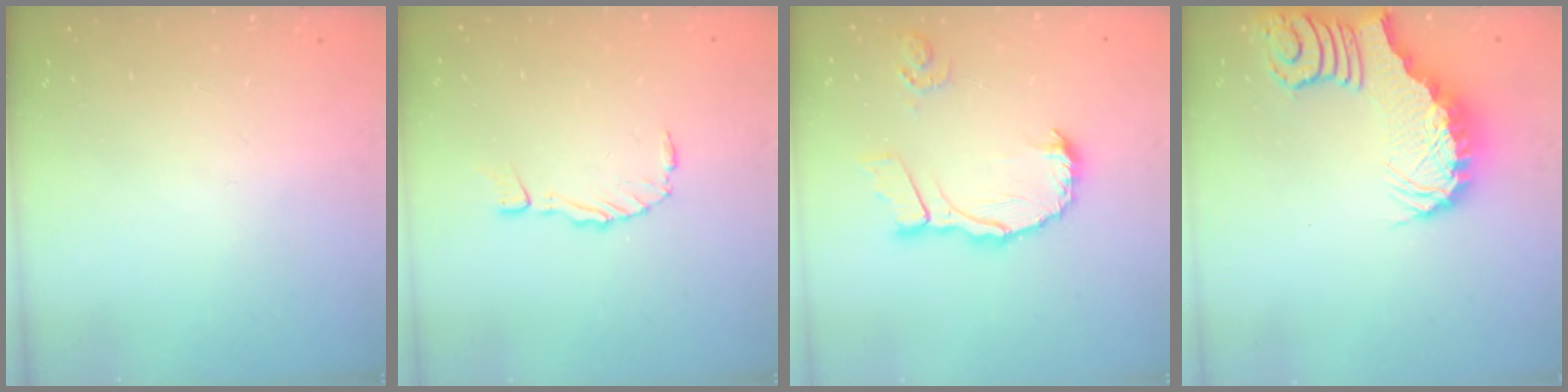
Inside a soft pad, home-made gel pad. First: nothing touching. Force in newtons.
{"total": 0.6, "press": 0.6, "slide": 0.2}
{"total": 12.0, "press": 12.0, "slide": 0.9}
{"total": 3.0, "press": 2.9, "slide": 0.7}